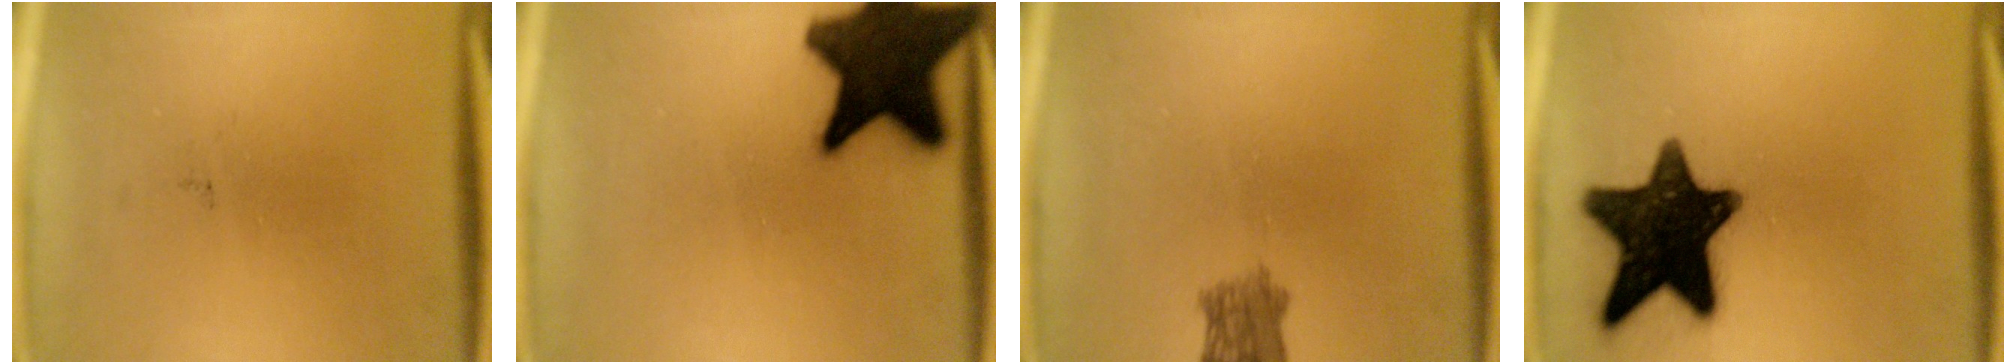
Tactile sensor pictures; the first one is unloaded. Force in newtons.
{"total": 18.0}
{"total": 3.5}
{"total": 16.4}